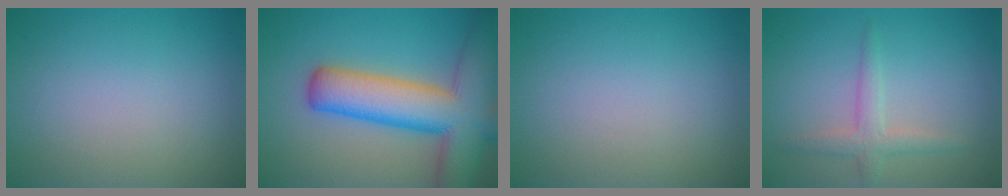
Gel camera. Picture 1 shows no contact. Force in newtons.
{"total": 11.7, "press": 11.7, "slide": 0.7}
{"total": 0.0}
{"total": 2.4, "press": 2.4, "slide": 0.0}